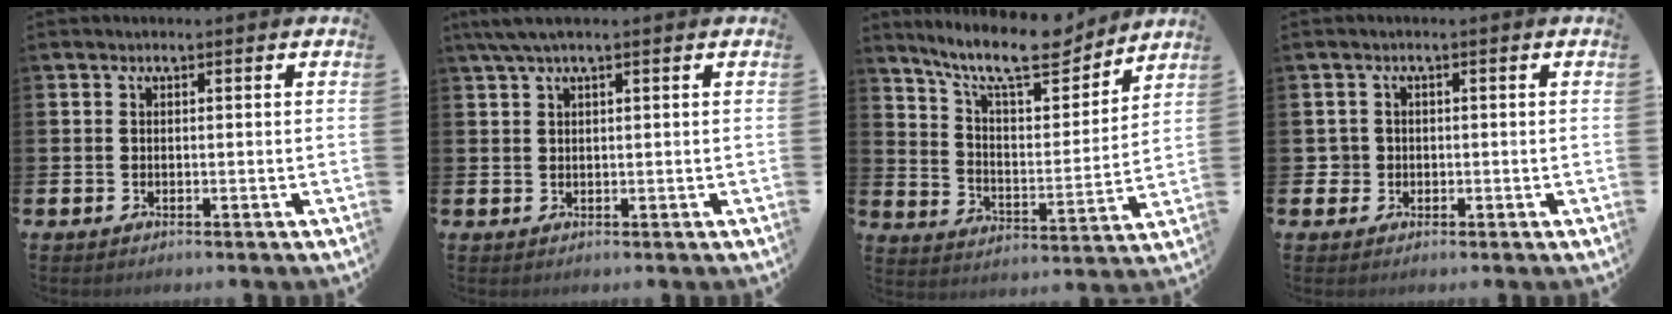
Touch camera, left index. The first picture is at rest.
{"total": 2.4, "force": [1.6, 0.1, 1.8], "torque": [-0.043, 0.007, 0.030]}
{"total": 12.6, "force": [10.8, 3.0, 5.8], "torque": [-0.131, -0.062, 0.189]}
{"total": 2.0, "force": [-0.1, 2.0, 0.3], "torque": [-0.007, 0.005, -0.009]}